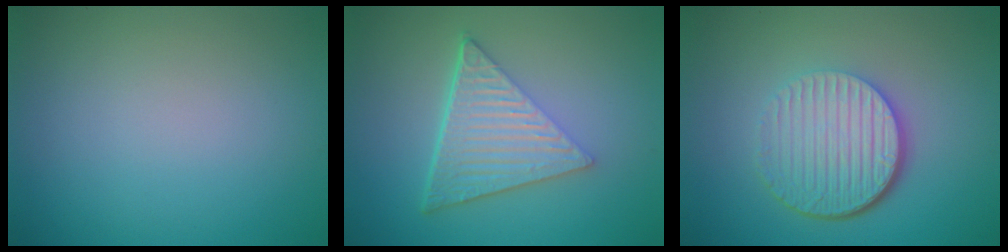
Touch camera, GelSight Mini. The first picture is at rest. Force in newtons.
{"total": 6.8, "press": 4.5, "slide": 5.1}
{"total": 6.2, "press": 4.2, "slide": 4.5}